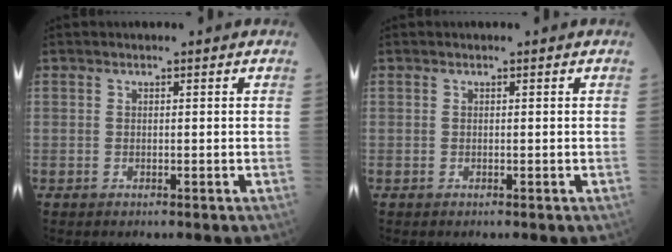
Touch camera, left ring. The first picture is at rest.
{"total": 0.0}